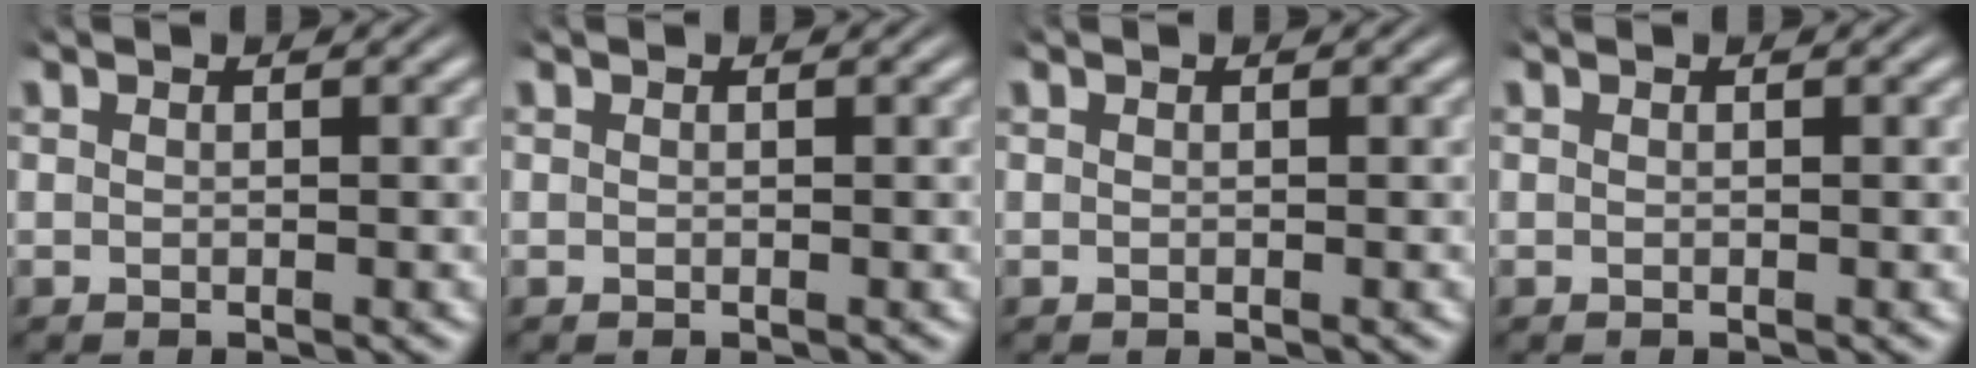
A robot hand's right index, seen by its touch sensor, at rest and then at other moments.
{"total": 0.0}
{"total": 0.0}
{"total": 0.0}